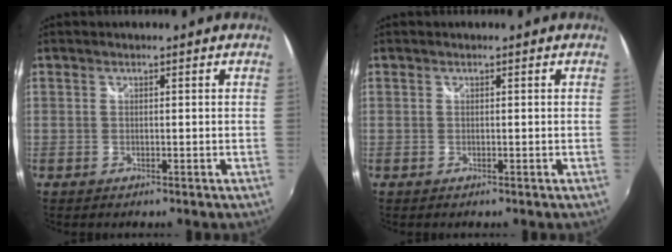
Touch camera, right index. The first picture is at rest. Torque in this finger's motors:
{"motor_torque": [0.00, 0.00, 0.00, 0.00]}